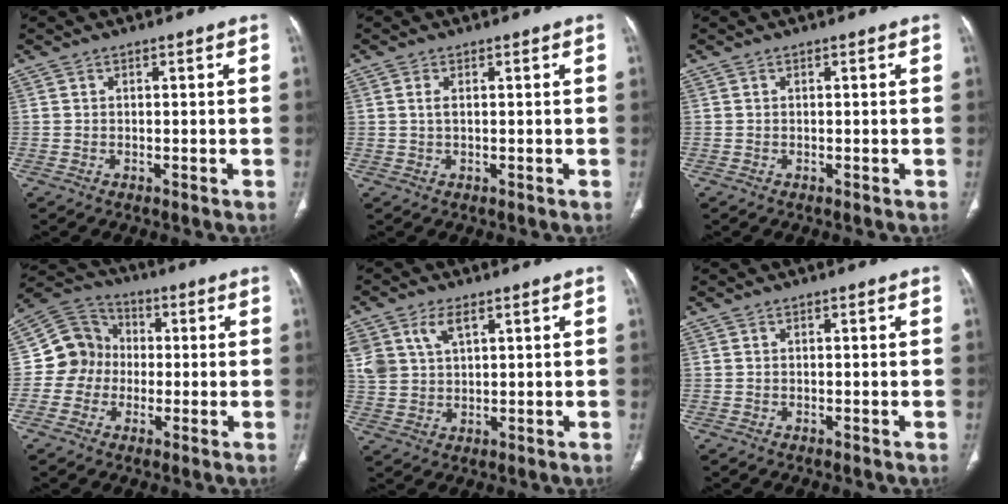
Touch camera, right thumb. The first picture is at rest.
{"total": 1.4, "force": [0.4, 0.5, 1.2], "torque": [-0.030, 0.003, 0.011]}
{"total": 0.0}
{"total": 9.8, "force": [-0.7, 9.3, 3.1], "torque": [-0.021, 0.028, -0.024]}
{"total": 7.1, "force": [3.4, 4.0, 4.7], "torque": [-0.095, -0.006, 0.073]}
{"total": 0.0}